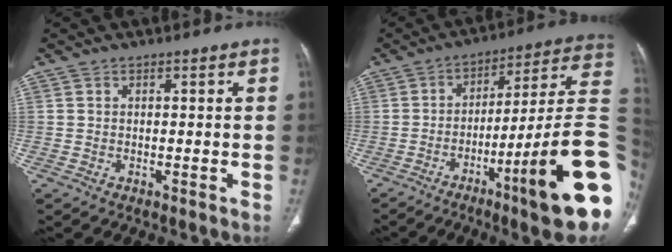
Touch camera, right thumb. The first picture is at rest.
{"total": 22.7, "force": [-7.1, 1.9, 21.5], "torque": [-0.257, 0.025, -0.109]}